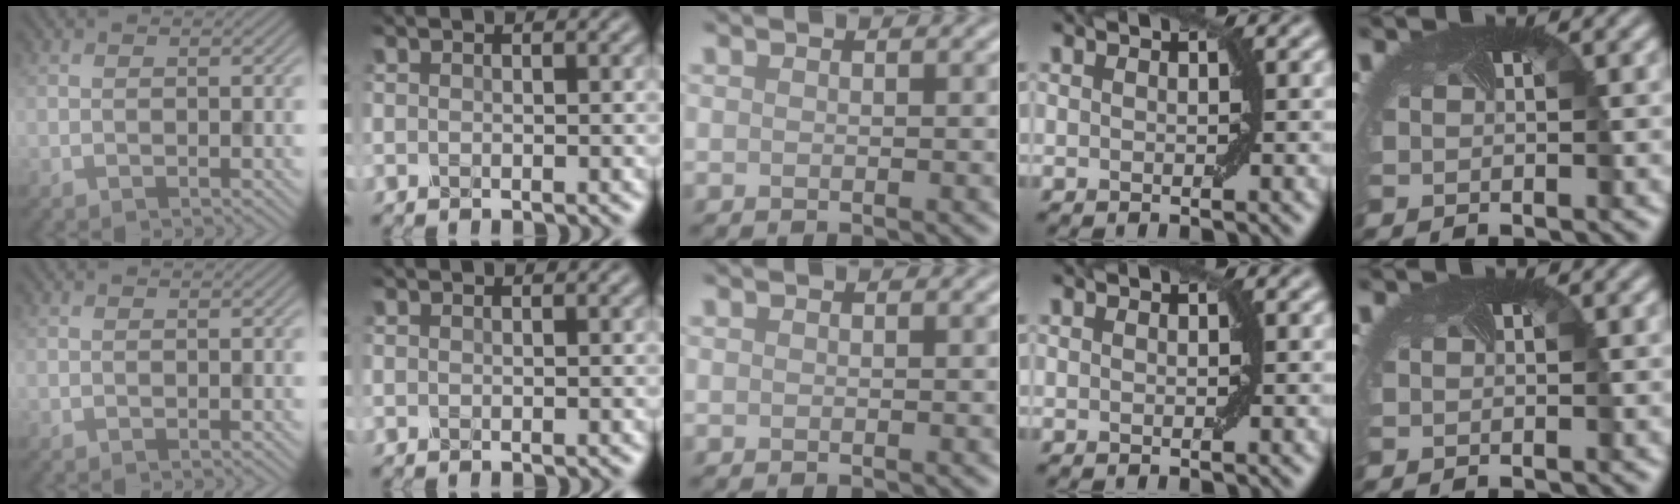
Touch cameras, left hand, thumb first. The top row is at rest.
{}